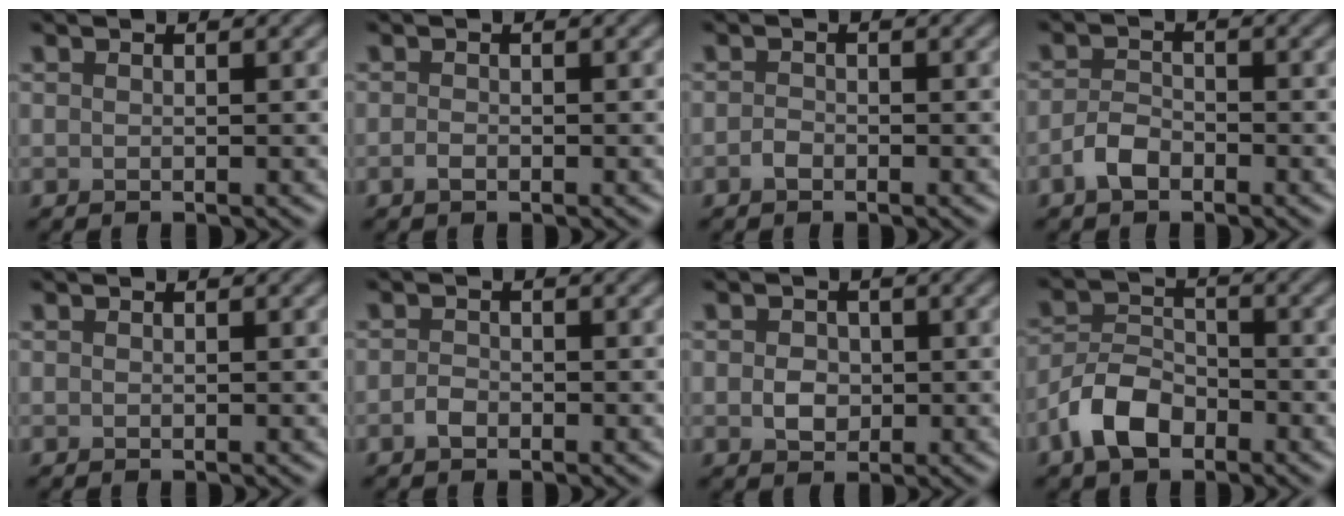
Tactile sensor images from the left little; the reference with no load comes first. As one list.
[{"total": 0.8, "force": [-0.4, 0.4, 0.5], "torque": [-0.011, -0.002, -0.008]}, {"total": 0.8, "force": [-0.5, 0.5, 0.4], "torque": [-0.010, -0.001, -0.011]}, {"total": 2.2, "force": [-1.4, 1.2, 1.3], "torque": [-0.026, 0.004, -0.030]}, {"total": 0.0}, {"total": 1.1, "force": [-0.6, 0.7, 0.6], "torque": [-0.014, 0.000, -0.014]}, {"total": 2.0, "force": [-0.1, 1.6, 1.1], "torque": [-0.017, -0.002, -0.004]}, {"total": 4.8, "force": [-2.8, 2.8, 2.8], "torque": [-0.050, 0.004, -0.063]}]